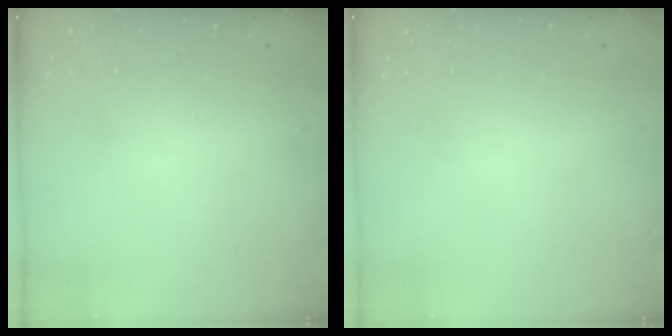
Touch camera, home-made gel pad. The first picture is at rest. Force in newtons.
{"total": 0.0}